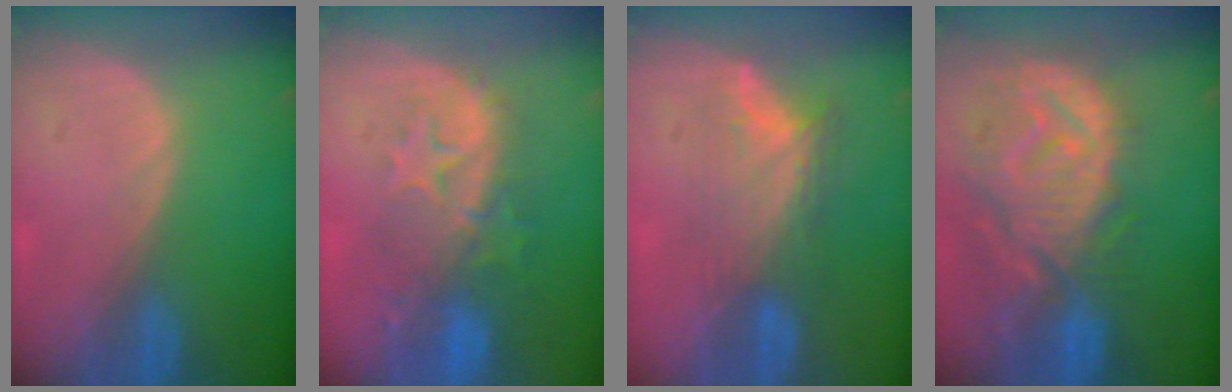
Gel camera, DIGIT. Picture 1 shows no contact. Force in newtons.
{"total": 9.4, "press": 8.7, "slide": 3.7}
{"total": 7.0, "press": 6.4, "slide": 2.8}
{"total": 12.8, "press": 11.2, "slide": 6.1}